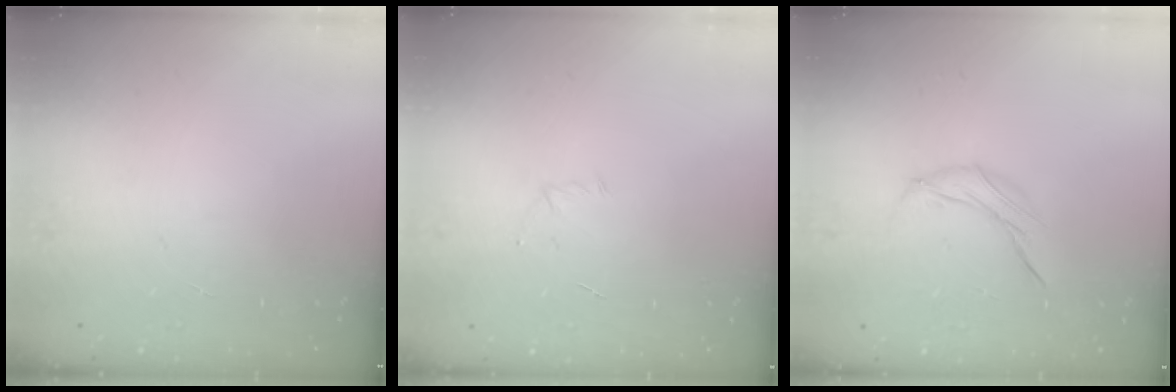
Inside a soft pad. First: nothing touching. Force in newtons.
{"total": 3.5, "press": 3.4, "slide": 0.8}
{"total": 6.4, "press": 6.4, "slide": 0.3}